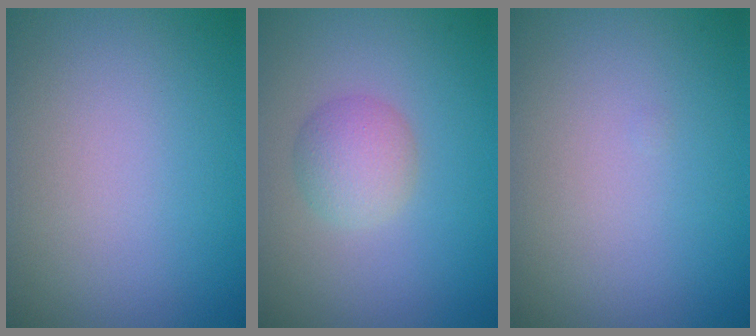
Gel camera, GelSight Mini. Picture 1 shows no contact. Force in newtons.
{"total": 2.7, "press": 2.7, "slide": 0.1}
{"total": 0.0}